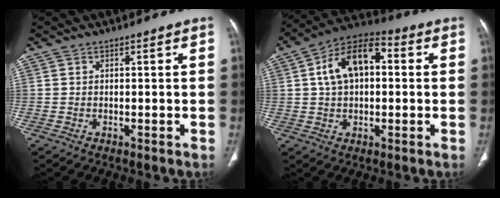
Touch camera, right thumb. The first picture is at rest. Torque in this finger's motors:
{"motor_torque": [-0.15, 0.42, 0.18, 0.06, 0.26]}